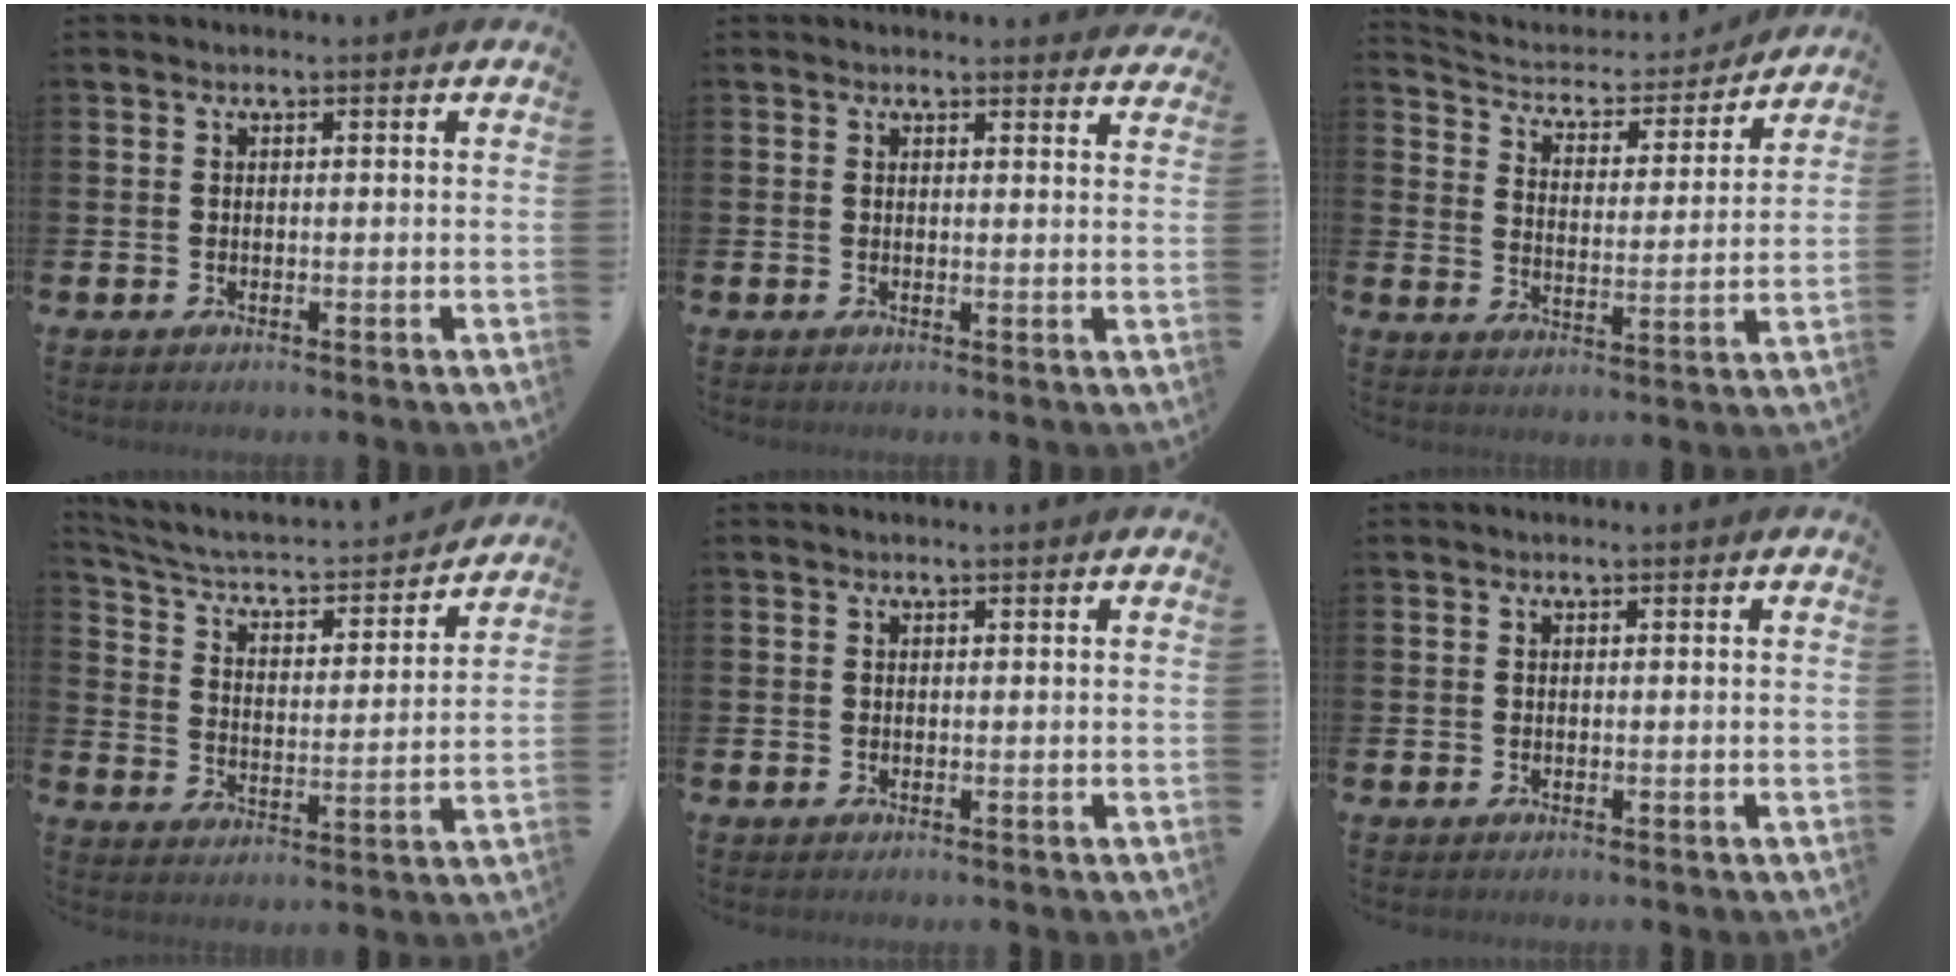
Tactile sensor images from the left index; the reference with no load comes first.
{"total": 1.8, "force": [1.8, 0.2, 0.0], "torque": [0.010, -0.010, 0.030]}
{"total": 5.0, "force": [4.6, 1.8, 0.9], "torque": [-0.053, -0.039, 0.074]}
{"total": 5.3, "force": [4.6, 1.8, 2.1], "torque": [-0.072, -0.036, 0.068]}
{"total": 0.0}
{"total": 0.0}